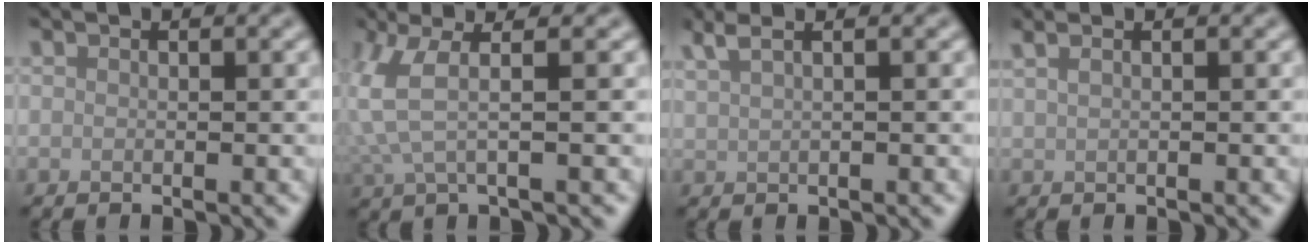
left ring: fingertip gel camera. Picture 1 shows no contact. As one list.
[{"total": 3.9, "force": [0.6, 0.9, 3.7], "torque": [-0.095, 0.001, 0.014]}, {"total": 2.9, "force": [1.9, 1.0, 1.9], "torque": [-0.027, 0.012, 0.019]}, {"total": 1.9, "force": [1.2, 0.9, 1.3], "torque": [-0.022, 0.001, 0.011]}]